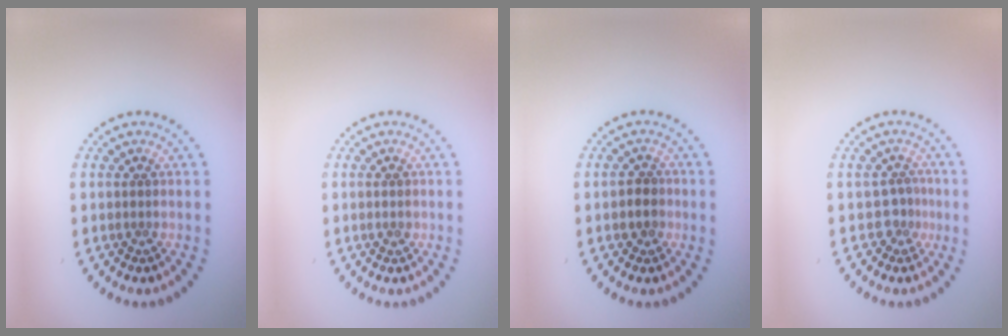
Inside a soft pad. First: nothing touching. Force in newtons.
{"total": 0.9, "press": 0.9, "slide": 0.1}
{"total": 1.5, "press": 1.4, "slide": 0.7}
{"total": 2.0, "press": 1.4, "slide": 1.4}